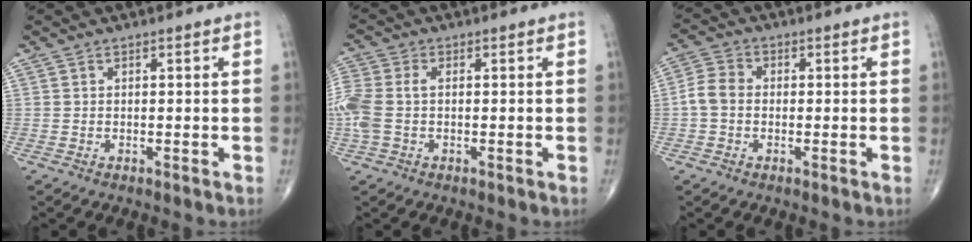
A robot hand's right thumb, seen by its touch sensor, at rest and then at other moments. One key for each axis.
{"total": 7.8, "fx": -0.4, "fy": 4.9, "fz": 6.1, "tx": -0.178, "ty": 0.016, "tz": -0.008}
{"total": 4.6, "fx": -0.5, "fy": 3.6, "fz": 2.8, "tx": -0.052, "ty": 0.013, "tz": -0.019}